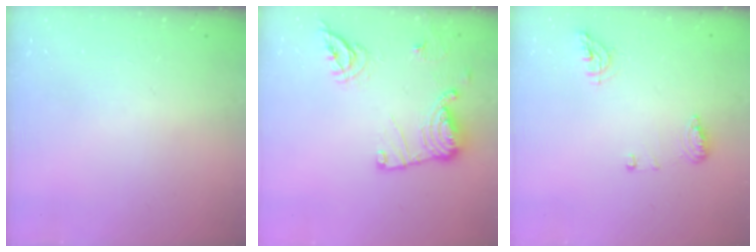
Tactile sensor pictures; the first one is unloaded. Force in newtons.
{"total": 14.9, "press": 14.9, "slide": 0.4}
{"total": 7.9, "press": 7.8, "slide": 1.5}